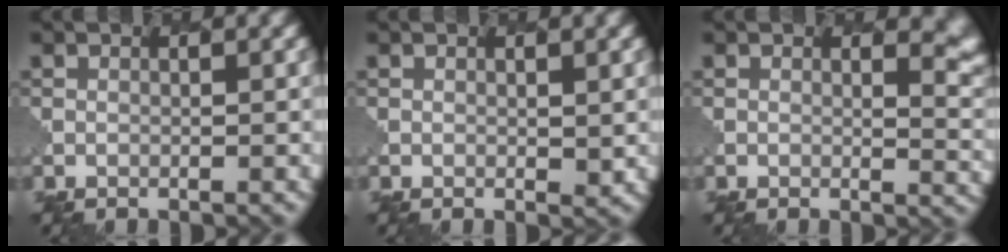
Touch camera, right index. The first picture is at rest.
{"total": 1.0, "force": [0.3, 0.6, 0.8], "torque": [-0.010, -0.005, 0.006]}
{"total": 3.9, "force": [1.5, 1.8, 3.1], "torque": [-0.023, -0.008, 0.020]}